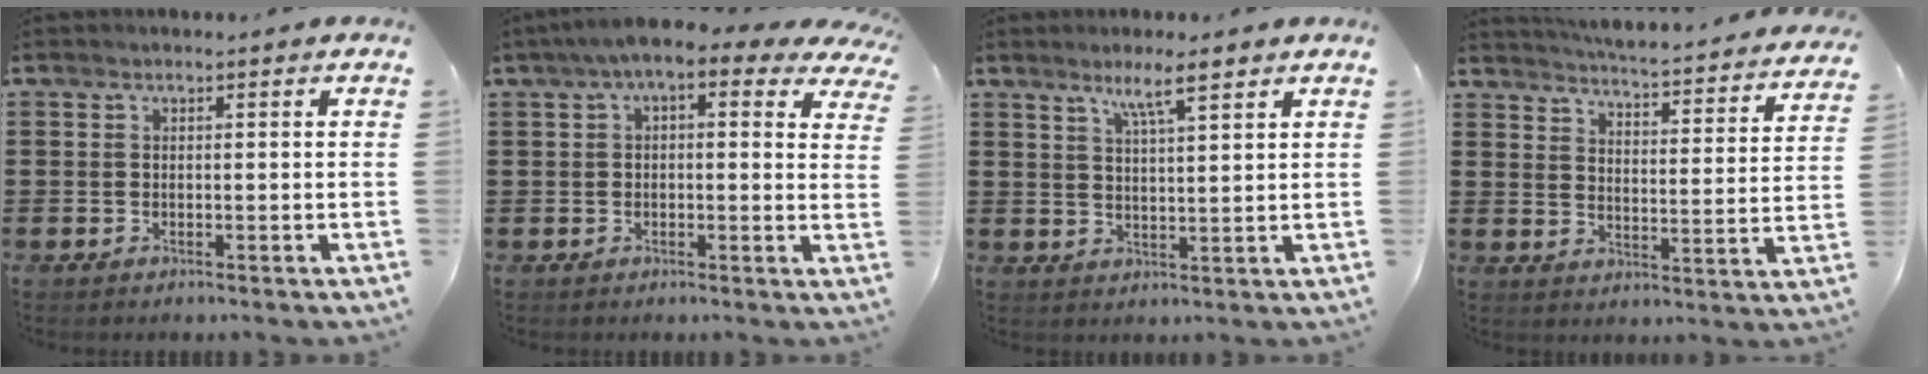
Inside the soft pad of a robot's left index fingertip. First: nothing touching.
{"total": 5.0, "force": [2.6, 1.1, 4.1], "torque": [-0.085, 0.000, 0.041]}
{"total": 5.3, "force": [3.8, 0.2, 3.7], "torque": [-0.073, -0.006, 0.063]}
{"total": 3.9, "force": [3.8, -0.6, 0.6], "torque": [-0.034, -0.039, 0.058]}